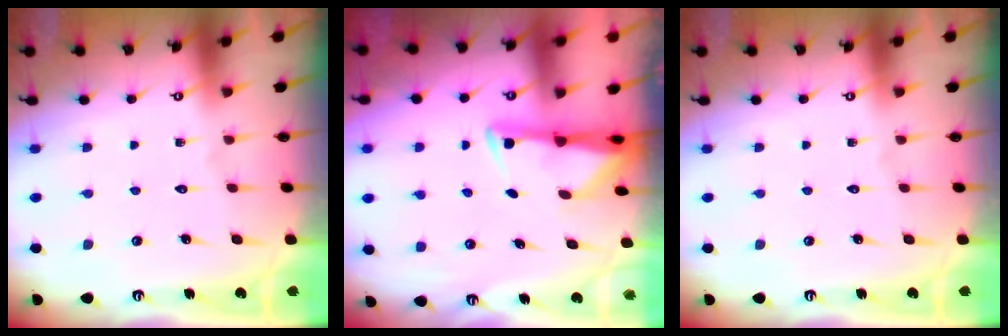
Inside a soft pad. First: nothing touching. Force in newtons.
{"total": 3.0, "press": 2.9, "slide": 0.5}
{"total": 0.0}